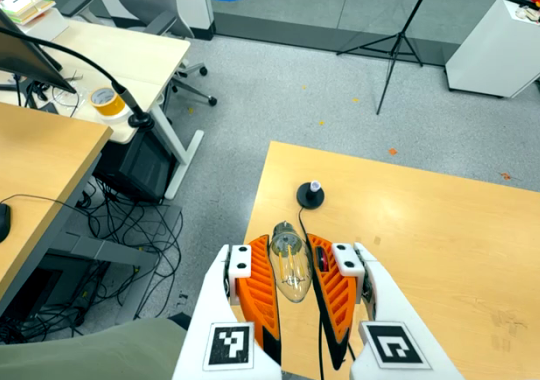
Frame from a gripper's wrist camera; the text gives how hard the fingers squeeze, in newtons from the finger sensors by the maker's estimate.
{"total": 19.2, "left": 21.4, "right": 16.9}